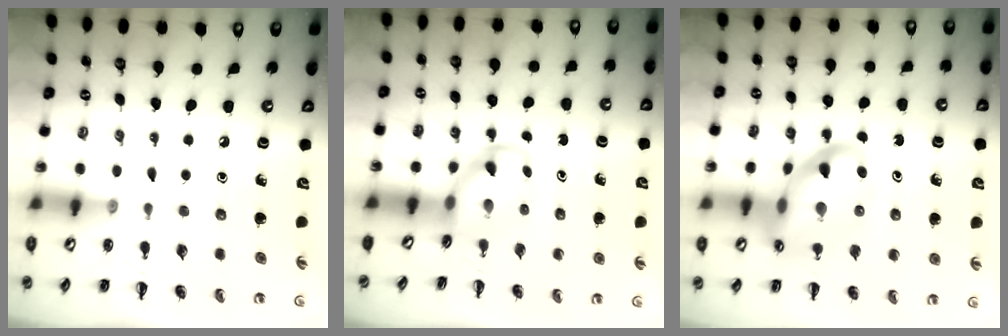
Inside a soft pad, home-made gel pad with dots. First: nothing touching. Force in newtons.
{"total": 3.7, "press": 3.5, "slide": 1.1}
{"total": 15.9, "press": 15.5, "slide": 3.6}